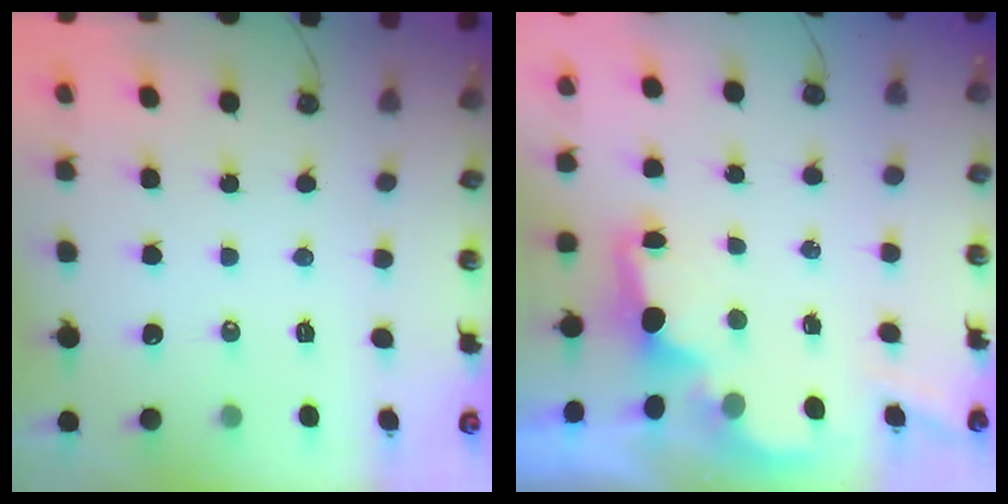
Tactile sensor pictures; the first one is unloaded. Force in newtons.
{"total": 2.1, "press": 1.9, "slide": 0.8}